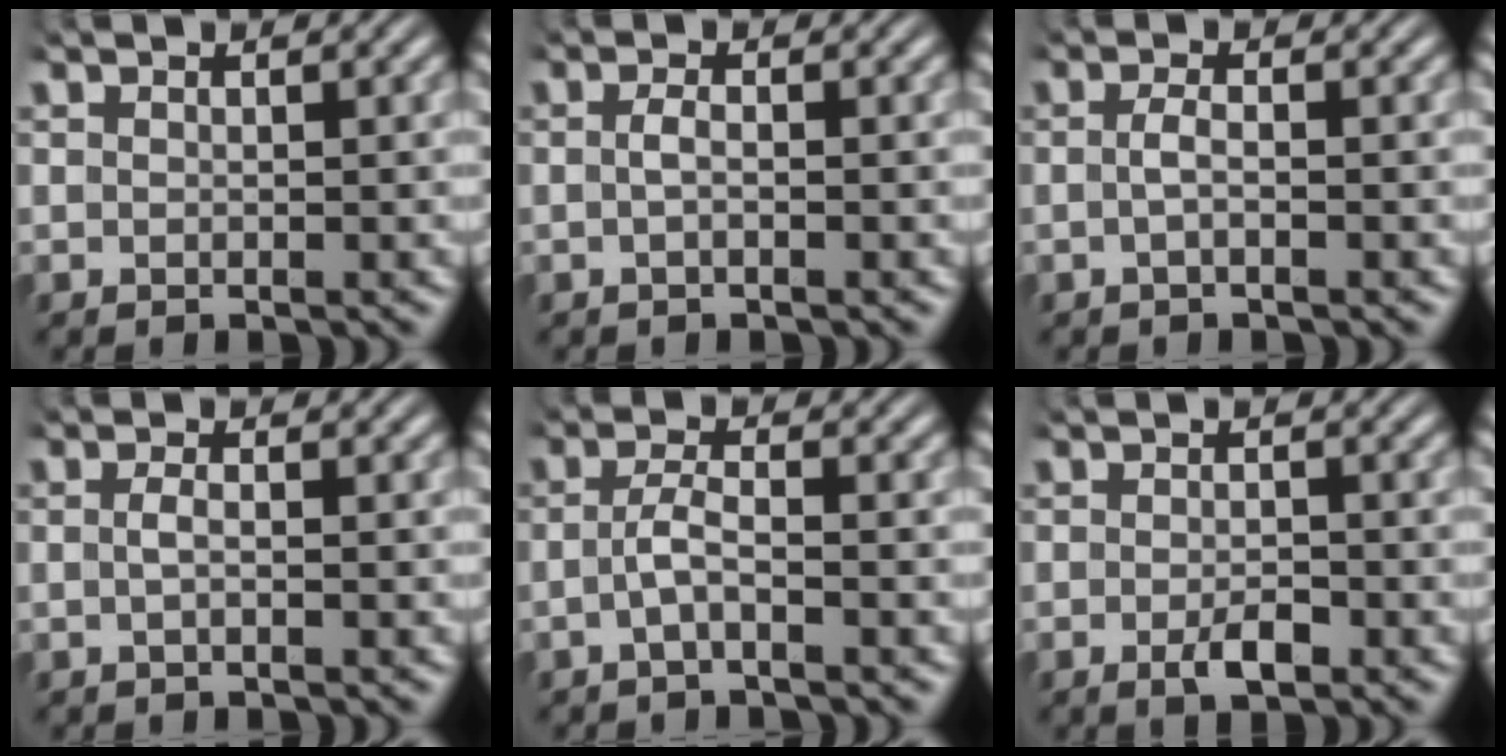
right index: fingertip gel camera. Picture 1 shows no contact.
{"total": 1.1, "force": [-0.6, -0.1, 0.9], "torque": [-0.025, -0.007, -0.007]}
{"total": 1.4, "force": [-0.7, -0.1, 1.2], "torque": [-0.031, -0.006, -0.010]}
{"total": 1.1, "force": [-0.5, -0.2, 0.9], "torque": [-0.026, -0.007, -0.006]}
{"total": 2.2, "force": [-1.4, 0.1, 1.7], "torque": [-0.040, -0.004, -0.023]}
{"total": 2.3, "force": [-1.2, 1.0, 1.7], "torque": [-0.030, -0.004, -0.024]}